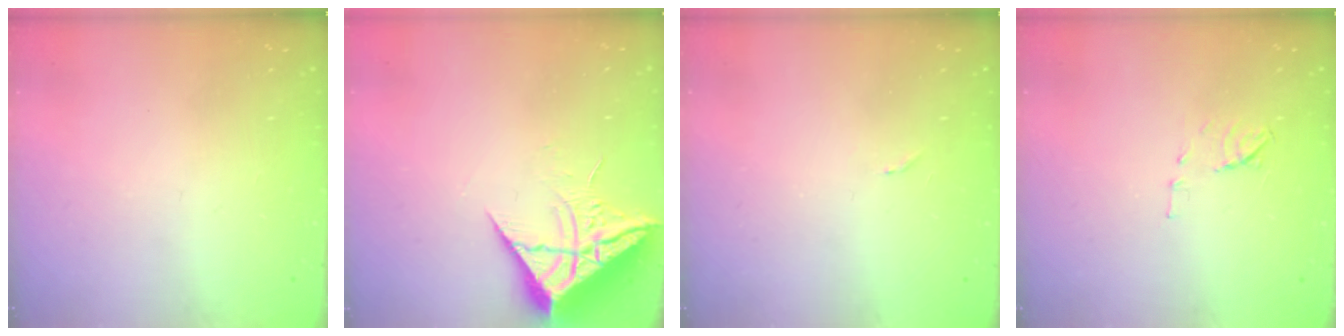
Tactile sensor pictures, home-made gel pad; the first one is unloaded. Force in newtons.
{"total": 10.4, "press": 10.4, "slide": 0.8}
{"total": 5.0, "press": 5.0, "slide": 0.3}
{"total": 6.9, "press": 6.9, "slide": 0.7}